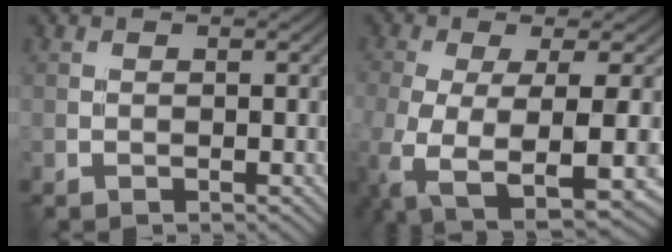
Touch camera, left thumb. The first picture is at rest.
{"total": 11.6, "force": [-4.4, 3.8, 10.0], "torque": [-0.219, -0.043, -0.059]}